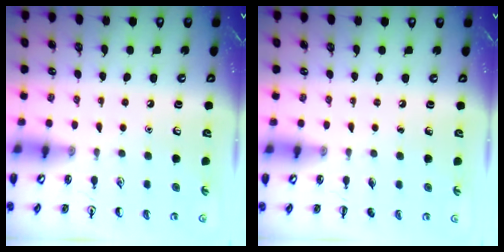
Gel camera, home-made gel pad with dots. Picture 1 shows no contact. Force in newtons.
{"total": 0.0}